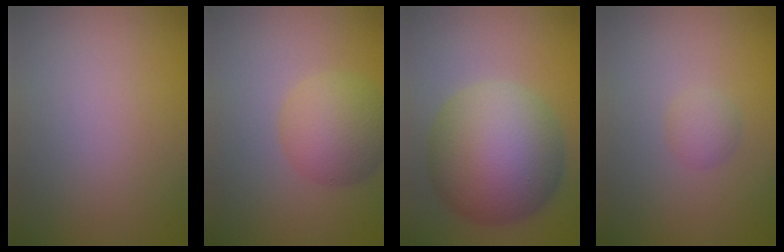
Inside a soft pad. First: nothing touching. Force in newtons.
{"total": 4.8, "press": 4.8, "slide": 0.0}
{"total": 11.2, "press": 11.2, "slide": 0.3}
{"total": 1.4, "press": 1.4, "slide": 0.0}